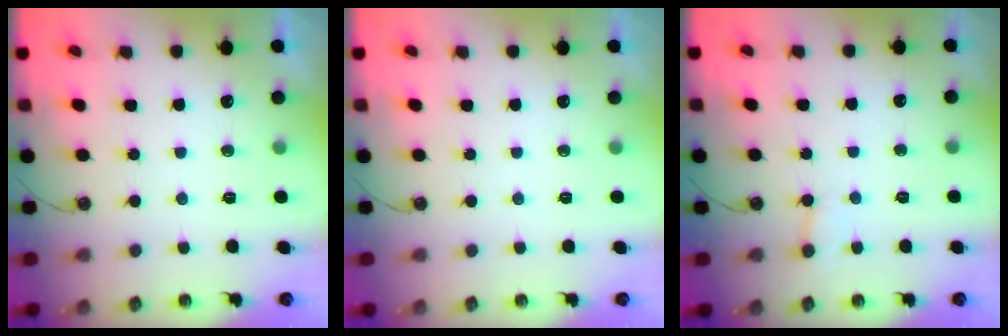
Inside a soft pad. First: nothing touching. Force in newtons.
{"total": 0.0}
{"total": 4.0, "press": 4.0, "slide": 0.5}